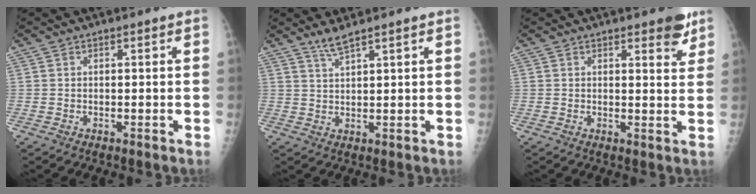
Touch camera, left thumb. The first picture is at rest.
{"total": 3.1, "force": [2.6, -0.2, 1.7], "torque": [-0.036, -0.016, 0.055]}
{"total": 4.8, "force": [3.2, 1.5, 3.2], "torque": [-0.022, -0.017, 0.036]}